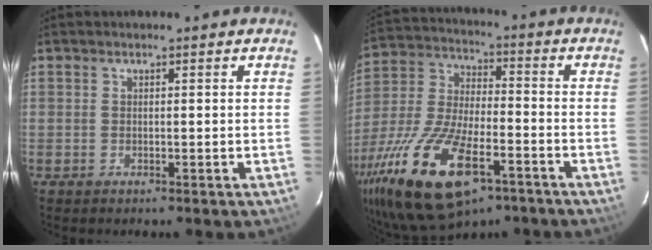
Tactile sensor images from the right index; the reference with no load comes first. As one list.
[{"total": 24.6, "force": [-12.8, 10.3, 18.3], "torque": [-0.395, -0.050, -0.220]}]